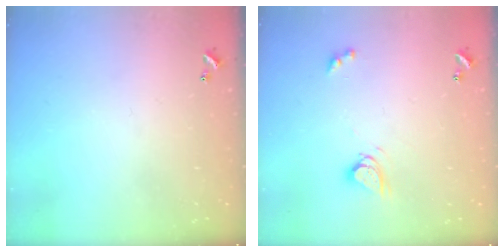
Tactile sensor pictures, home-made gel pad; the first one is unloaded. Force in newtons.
{"total": 5.7, "press": 5.6, "slide": 1.1}